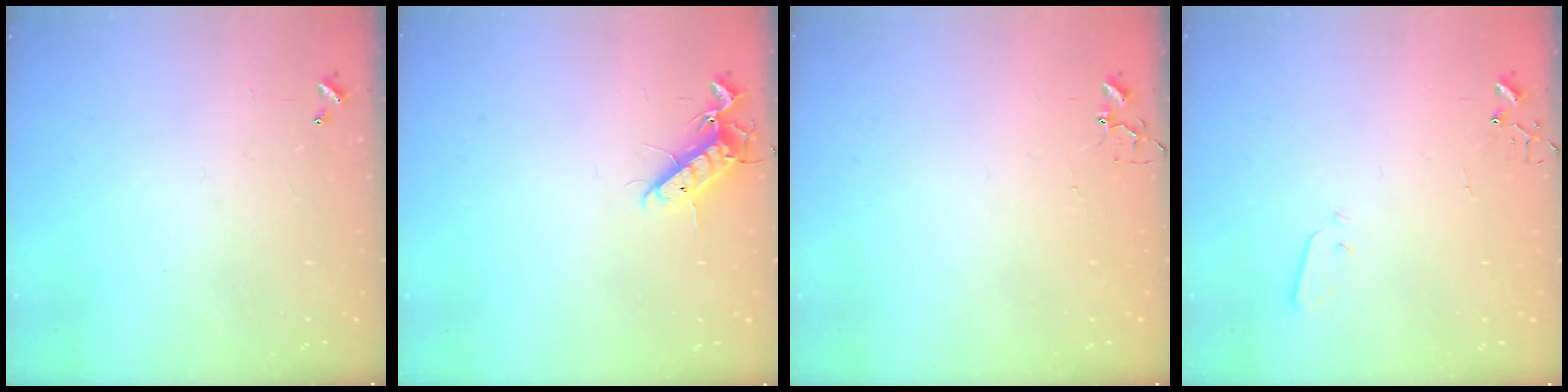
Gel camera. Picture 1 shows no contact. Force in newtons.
{"total": 12.1, "press": 11.9, "slide": 2.0}
{"total": 3.9, "press": 3.9, "slide": 0.3}
{"total": 2.1, "press": 2.0, "slide": 0.4}